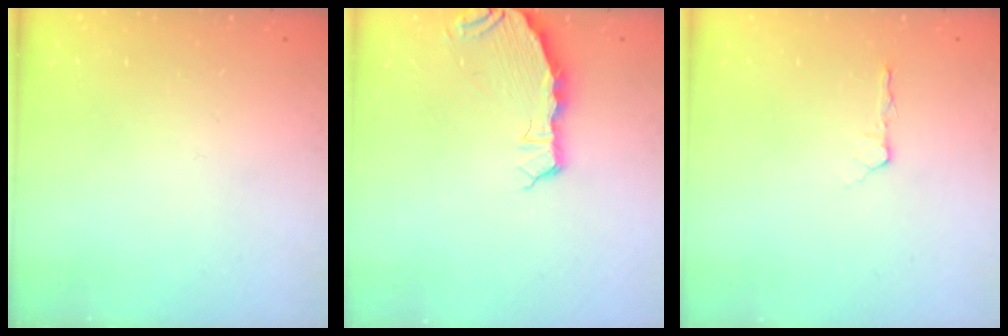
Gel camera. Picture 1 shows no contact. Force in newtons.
{"total": 7.3, "press": 5.5, "slide": 4.8}
{"total": 3.0, "press": 2.5, "slide": 1.6}